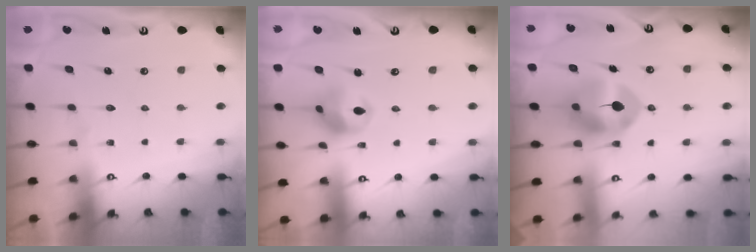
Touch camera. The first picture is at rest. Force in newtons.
{"total": 9.9, "press": 9.8, "slide": 1.2}
{"total": 9.3, "press": 9.2, "slide": 1.4}